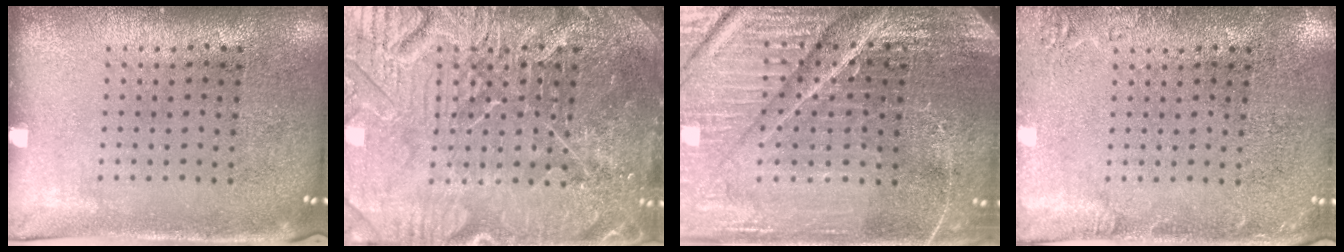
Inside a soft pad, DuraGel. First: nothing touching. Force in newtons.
{"total": 6.0, "press": 5.9, "slide": 0.7}
{"total": 5.9, "press": 5.3, "slide": 2.5}
{"total": 1.9, "press": 1.8, "slide": 0.3}